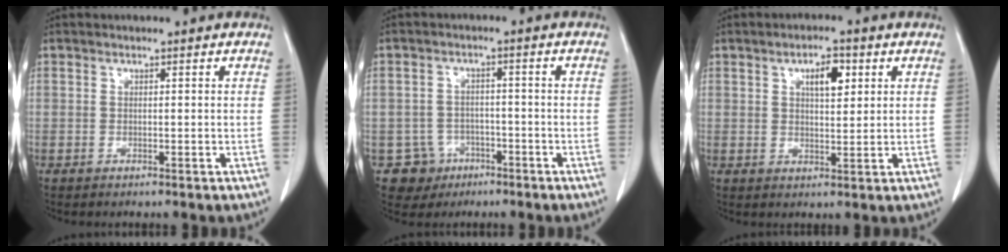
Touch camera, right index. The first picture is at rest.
{"total": 5.4, "force": [-2.6, 4.7, 0.0], "torque": [0.004, 0.012, -0.038]}
{"total": 4.8, "force": [2.0, 1.8, 4.0], "torque": [-0.066, 0.003, 0.032]}